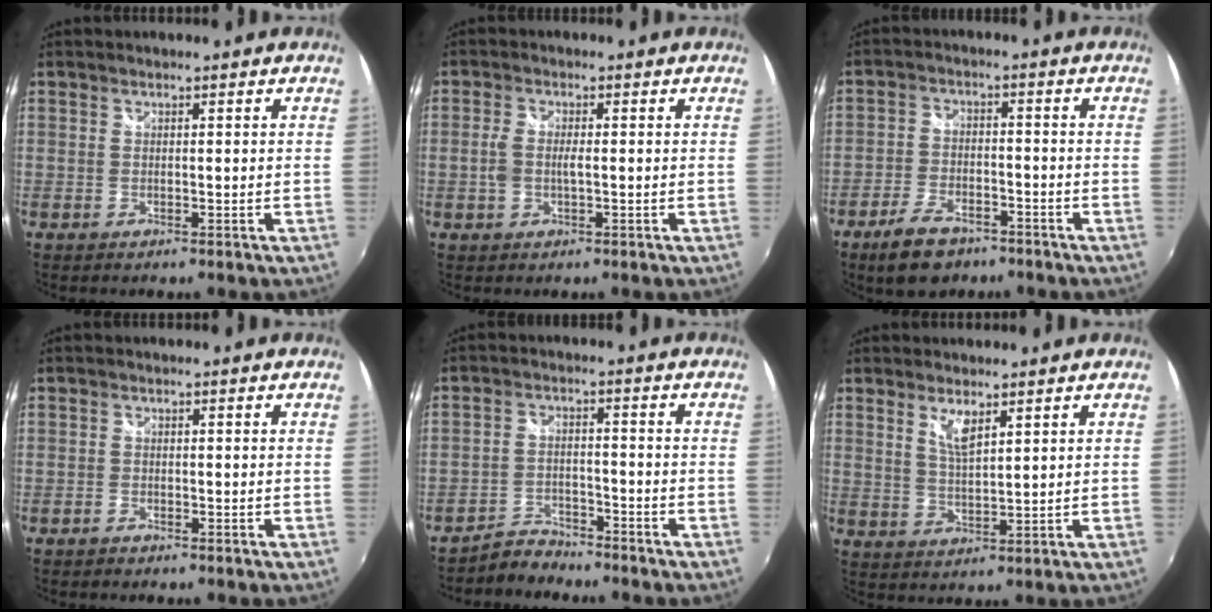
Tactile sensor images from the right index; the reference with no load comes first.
{"total": 3.4, "force": [-0.5, 1.5, 3.0], "torque": [-0.062, -0.002, -0.008]}
{"total": 8.5, "force": [-6.0, 4.3, 4.2], "torque": [-0.108, -0.001, -0.103]}
{"total": 1.2, "force": [-1.1, 0.6, 0.1], "torque": [-0.007, 0.000, -0.022]}
{"total": 5.0, "force": [-4.8, 1.3, 0.4], "torque": [-0.018, 0.010, -0.088]}
{"total": 4.0, "force": [2.3, 1.0, 3.1], "torque": [-0.059, -0.006, 0.043]}